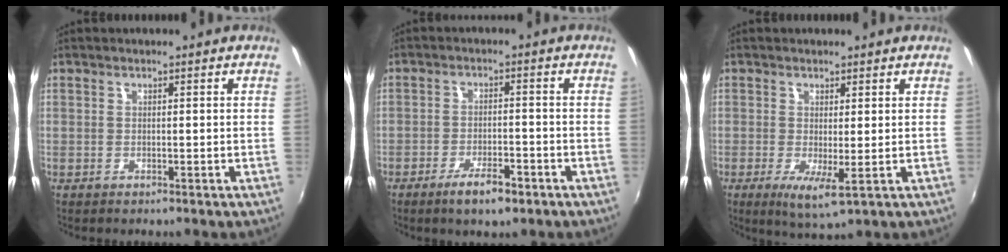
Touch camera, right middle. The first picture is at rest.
{"total": 6.0, "force": [-3.9, 1.8, 4.2], "torque": [-0.092, -0.005, -0.060]}
{"total": 4.7, "force": [-0.6, 0.7, 4.6], "torque": [-0.083, -0.016, -0.007]}